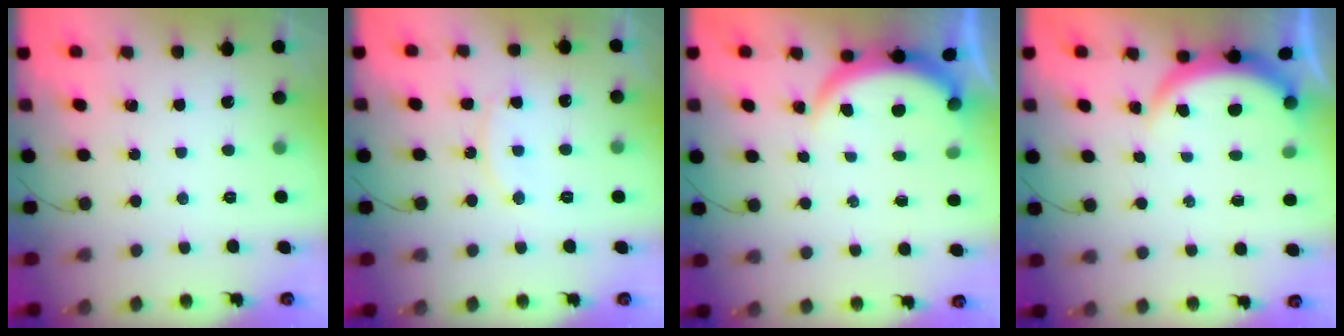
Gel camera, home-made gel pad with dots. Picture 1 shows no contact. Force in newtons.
{"total": 8.4, "press": 8.4, "slide": 0.6}
{"total": 3.9, "press": 3.9, "slide": 0.2}
{"total": 3.9, "press": 3.9, "slide": 0.3}